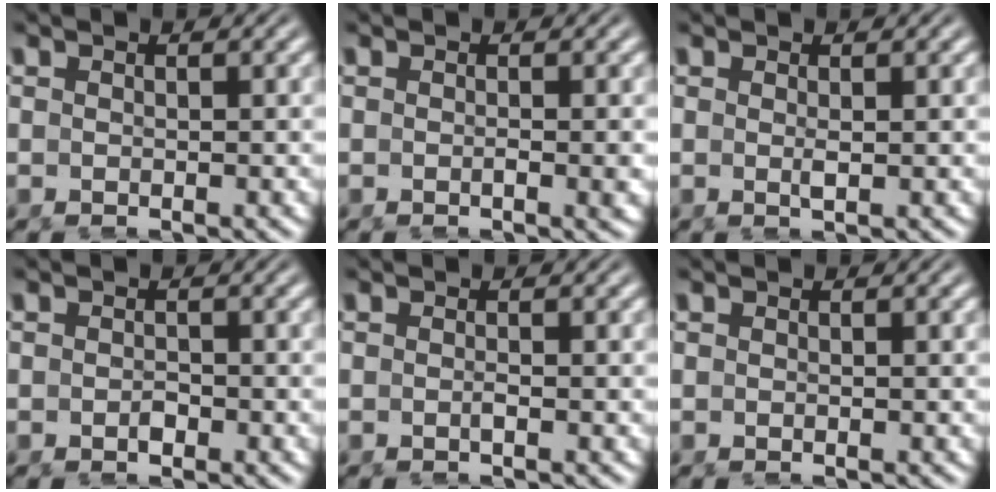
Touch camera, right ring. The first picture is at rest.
{"total": 0.8, "force": [-0.2, -0.1, 0.7], "torque": [-0.011, -0.001, -0.004]}
{"total": 0.9, "force": [0.0, -0.6, 0.6], "torque": [-0.011, -0.009, 0.006]}
{"total": 0.7, "force": [-0.6, 0.1, 0.4], "torque": [-0.005, -0.006, -0.006]}
{"total": 0.5, "force": [-0.3, -0.1, 0.4], "torque": [-0.008, 0.000, -0.006]}
{"total": 0.0}